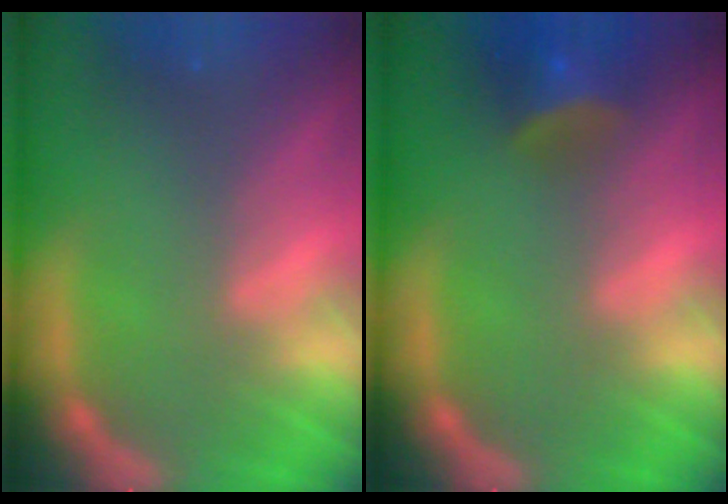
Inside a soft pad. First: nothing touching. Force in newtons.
{"total": 4.5}